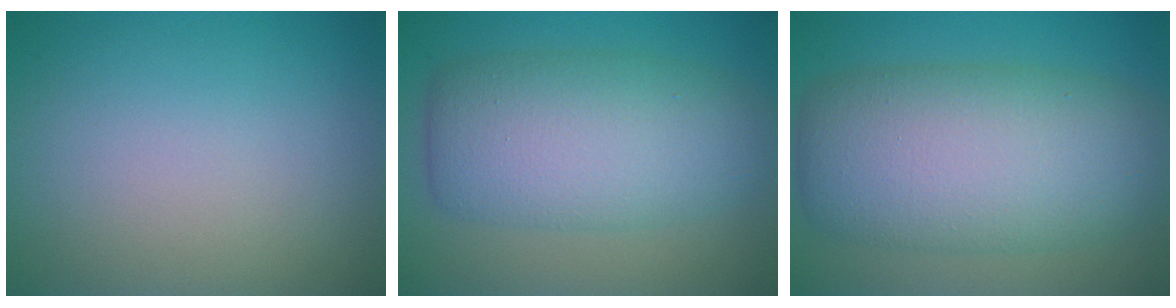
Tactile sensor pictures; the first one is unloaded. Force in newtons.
{"total": 8.3, "press": 8.3, "slide": 0.4}
{"total": 11.0, "press": 11.0, "slide": 0.4}